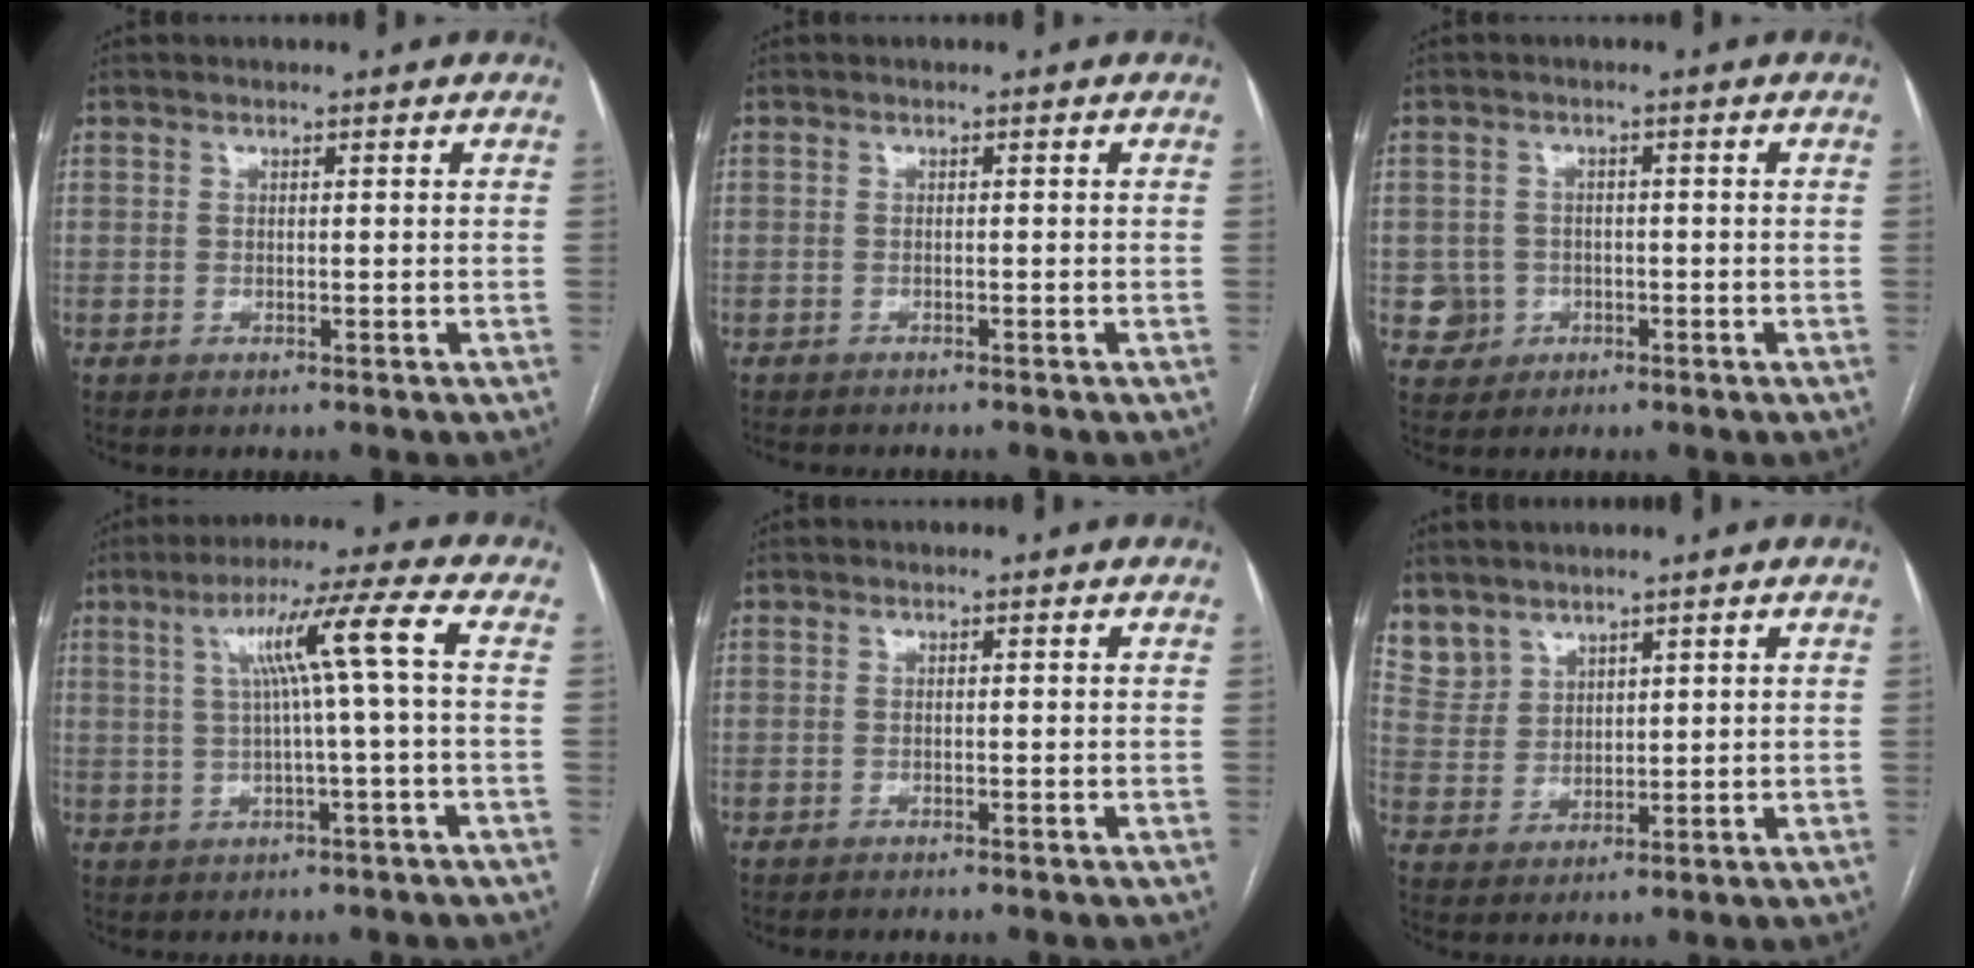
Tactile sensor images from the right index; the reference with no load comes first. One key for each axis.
{"total": 4.1, "fx": -3.8, "fy": 0.7, "fz": 1.6, "tx": -0.020, "ty": -0.006, "tz": -0.047}
{"total": 3.5, "fx": -1.0, "fy": 3.4, "fz": -0.1, "tx": 0.011, "ty": 0.012, "tz": -0.012}
{"total": 8.2, "fx": 1.1, "fy": -1.5, "fz": 8.0, "tx": -0.136, "ty": 0.020, "tz": 0.026}
{"total": 2.7, "fx": -2.5, "fy": 0.2, "fz": 1.0, "tx": -0.013, "ty": -0.003, "tz": -0.029}
{"total": 5.2, "fx": 4.4, "fy": 2.9, "fz": 0.0, "tx": -0.002, "ty": 0.008, "tz": 0.107}